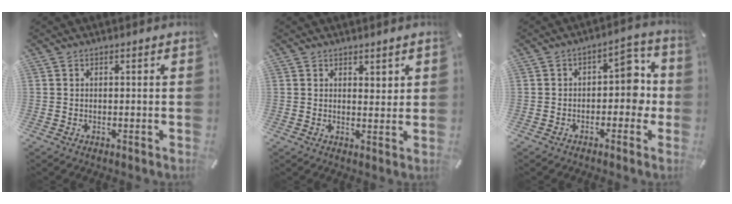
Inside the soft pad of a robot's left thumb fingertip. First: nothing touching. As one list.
[{"total": 2.5, "force": [2.0, 1.5, 0.2], "torque": [0.009, -0.011, 0.034]}, {"total": 8.6, "force": [-0.3, 5.6, 6.6], "torque": [-0.074, 0.003, -0.013]}]